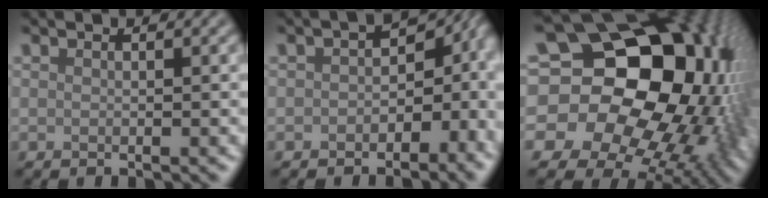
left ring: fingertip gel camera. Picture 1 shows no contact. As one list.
[{"total": 7.5, "force": [-0.9, 5.4, 5.1], "torque": [-0.024, -0.012, -0.006]}, {"total": 23.7, "force": [0.4, 18.5, 14.8], "torque": [-0.235, 0.035, -0.043]}]